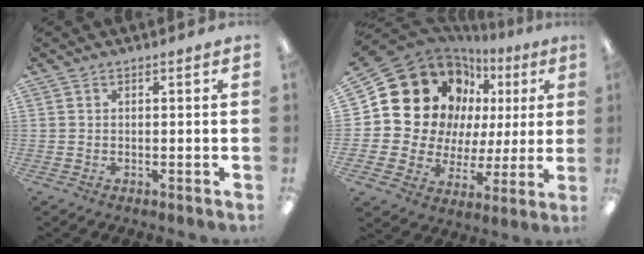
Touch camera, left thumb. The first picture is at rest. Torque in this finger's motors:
{"motor_torque": [1.51, 3.50, -0.02, 0.05, 0.17]}